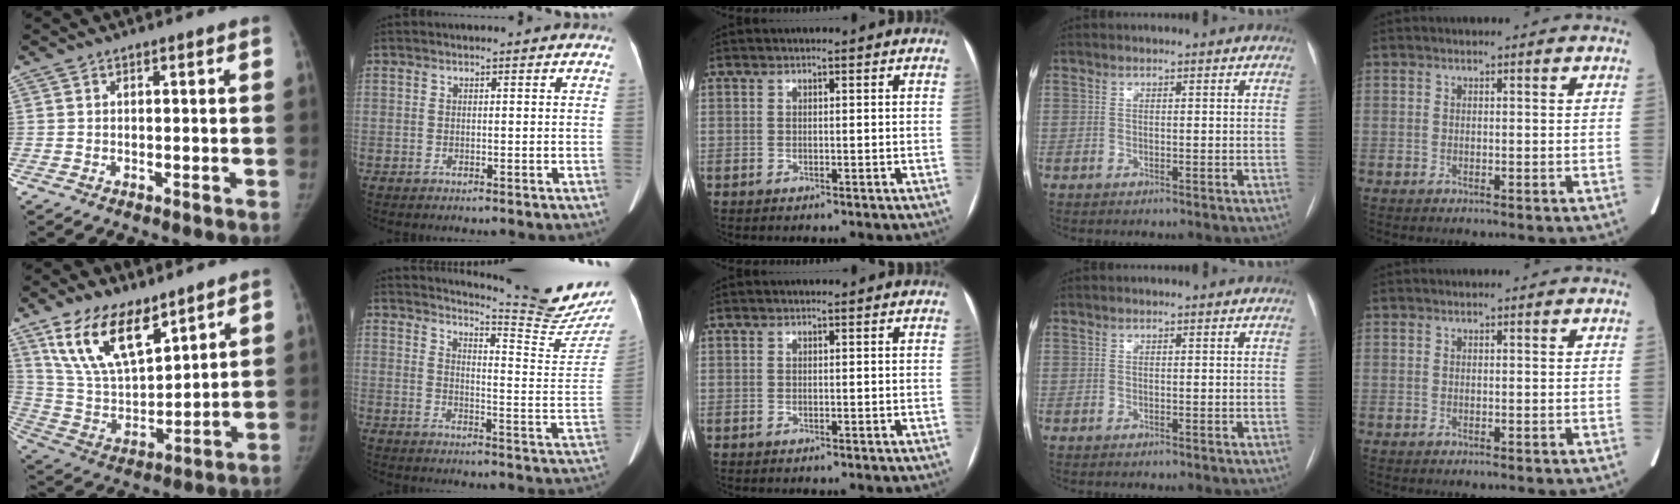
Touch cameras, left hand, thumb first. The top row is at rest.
{"thumb": {"total": 17.1, "force": [10.8, 7.9, 10.5], "torque": [-0.163, -0.051, 0.219]}, "index": {"total": 18.2, "force": [17.5, -1.6, 4.8], "torque": [-0.083, -0.130, 0.208]}}